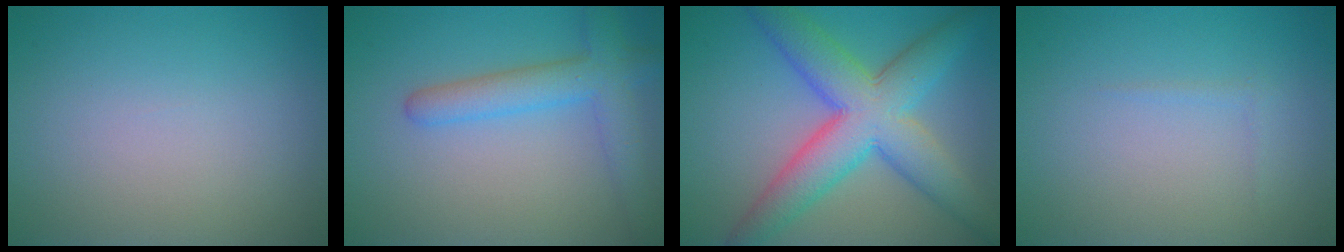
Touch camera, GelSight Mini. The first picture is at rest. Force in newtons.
{"total": 4.2, "press": 4.2, "slide": 0.2}
{"total": 8.9, "press": 8.9, "slide": 0.3}
{"total": 0.5, "press": 0.5, "slide": 0.1}